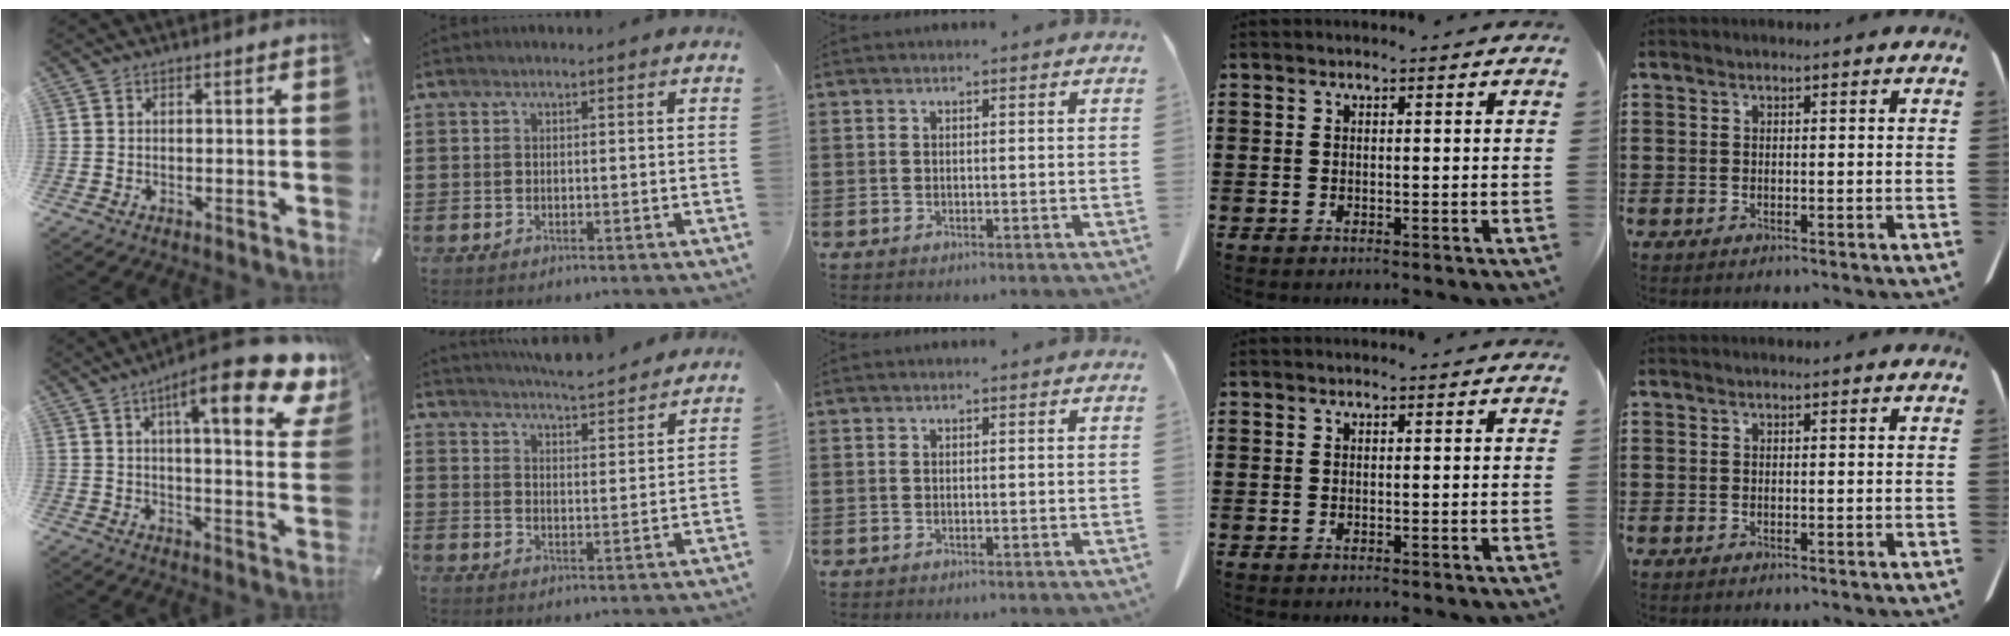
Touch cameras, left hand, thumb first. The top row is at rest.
{"thumb": {"total": 18.0, "force": [10.0, 4.3, 14.4], "torque": [-0.220, -0.050, 0.151]}, "index": {"total": 4.7, "force": [4.7, -0.3, 0.7], "torque": [-0.034, -0.030, 0.081]}}